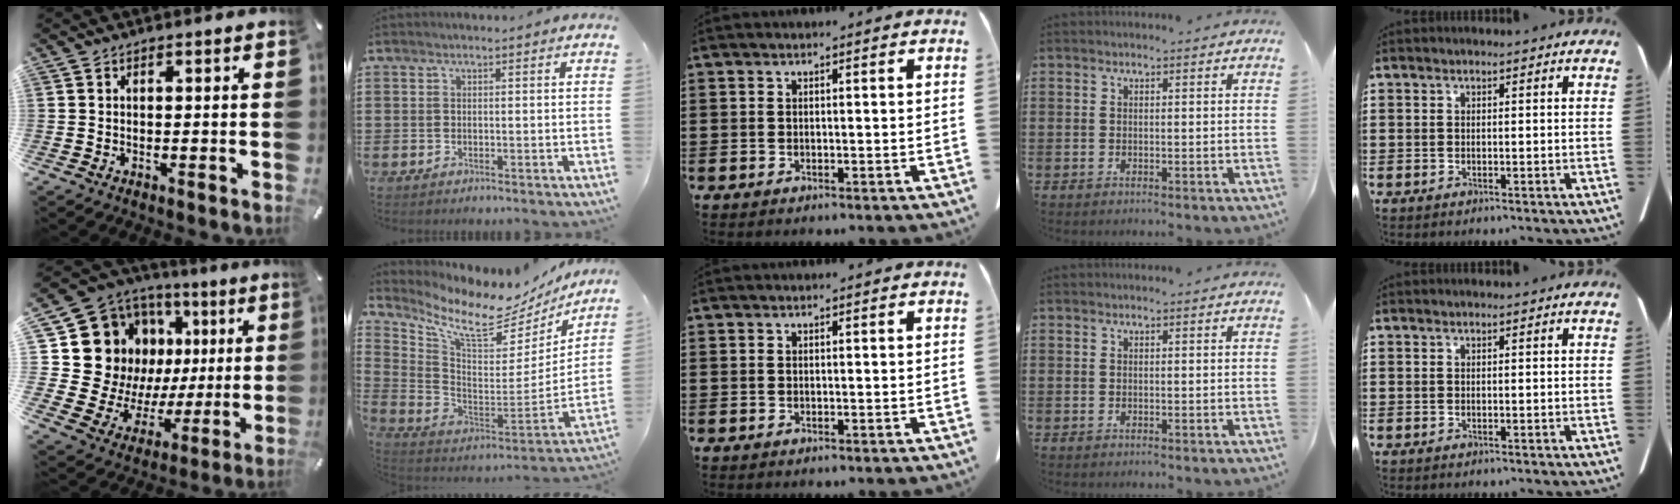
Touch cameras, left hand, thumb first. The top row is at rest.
{"thumb": {"total": 20.1, "force": [6.5, 16.9, 8.6], "torque": [-0.158, -0.058, 0.155]}, "index": {"total": 10.3, "force": [8.1, 2.7, 5.7], "torque": [-0.139, -0.061, 0.139]}}